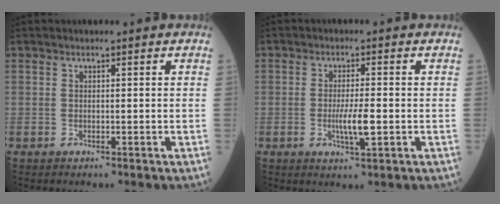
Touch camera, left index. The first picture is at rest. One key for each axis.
{"total": 4.4, "fx": -1.0, "fy": 0.4, "fz": 4.2, "tx": -0.083, "ty": -0.006, "tz": -0.016}